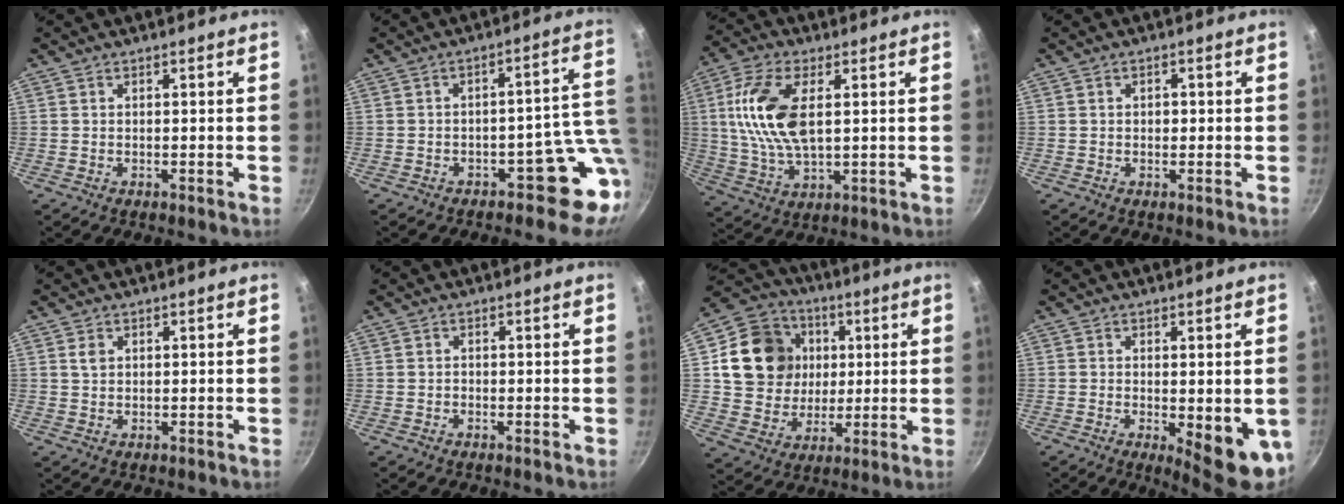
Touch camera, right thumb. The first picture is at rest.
{"total": 9.5, "force": [-2.6, 6.5, 6.5], "torque": [0.007, 0.035, -0.034]}
{"total": 14.1, "force": [2.7, 7.0, 11.9], "torque": [-0.234, -0.001, 0.050]}
{"total": 1.6, "force": [0.1, 1.2, 1.0], "torque": [-0.011, 0.005, 0.000]}
{"total": 1.7, "force": [0.7, 1.2, 1.0], "torque": [-0.017, 0.000, 0.012]}
{"total": 0.5, "force": [-0.3, 0.4, 0.1], "torque": [-0.004, 0.004, -0.007]}
{"total": 17.3, "force": [3.2, 15.0, 8.0], "torque": [-0.121, 0.009, 0.057]}
{"total": 10.4, "force": [-1.9, 3.4, 9.7], "torque": [-0.102, -0.012, -0.015]}